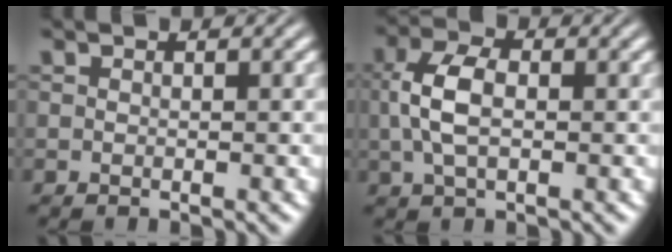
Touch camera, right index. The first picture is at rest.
{"total": 3.4, "force": [0.3, 1.2, 3.1], "torque": [-0.070, -0.002, 0.012]}